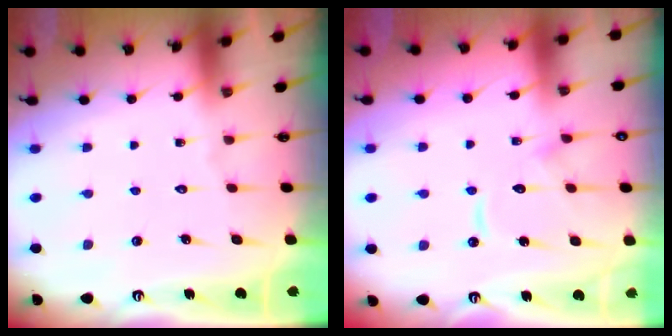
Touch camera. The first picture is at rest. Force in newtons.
{"total": 11.2, "press": 11.1, "slide": 1.1}